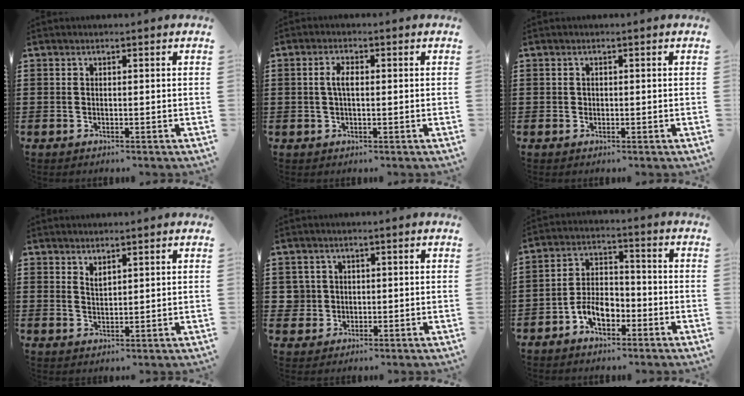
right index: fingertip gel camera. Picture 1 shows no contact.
{"total": 2.8, "force": [0.1, 1.2, 2.5], "torque": [-0.057, 0.003, -0.002]}
{"total": 0.5, "force": [0.1, 0.5, 0.1], "torque": [-0.002, 0.004, 0.002]}
{"total": 1.6, "force": [1.5, 0.5, 0.2], "torque": [-0.006, 0.004, 0.028]}
{"total": 2.4, "force": [0.0, 2.4, 0.2], "torque": [-0.026, 0.004, -0.004]}
{"total": 5.8, "force": [-3.3, 3.2, 3.5], "torque": [-0.077, 0.007, -0.063]}